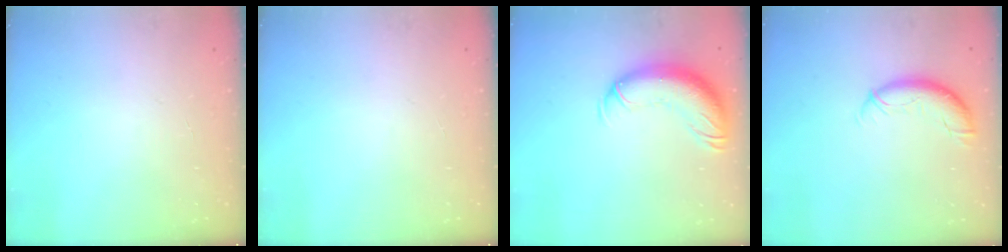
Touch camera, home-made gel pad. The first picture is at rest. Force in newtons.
{"total": 0.0}
{"total": 14.3, "press": 13.9, "slide": 3.2}
{"total": 9.8, "press": 9.5, "slide": 2.3}